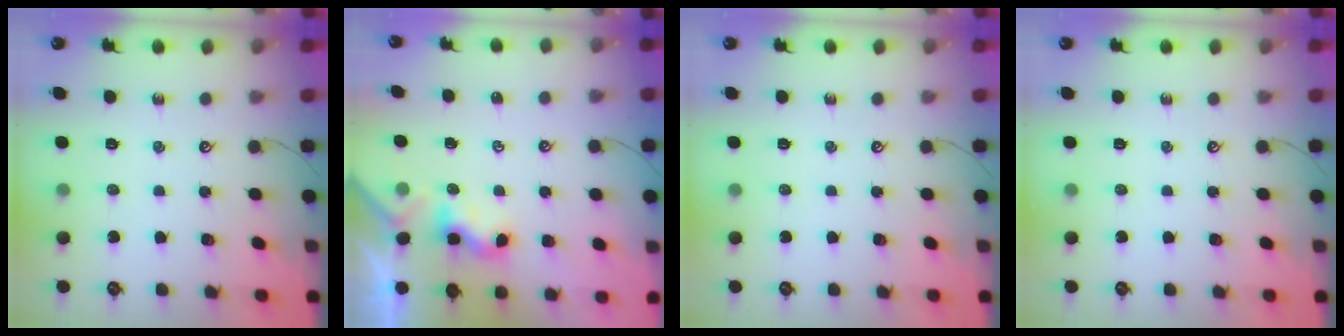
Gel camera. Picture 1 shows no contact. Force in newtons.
{"total": 2.3, "press": 2.3, "slide": 0.1}
{"total": 0.0}
{"total": 0.0}